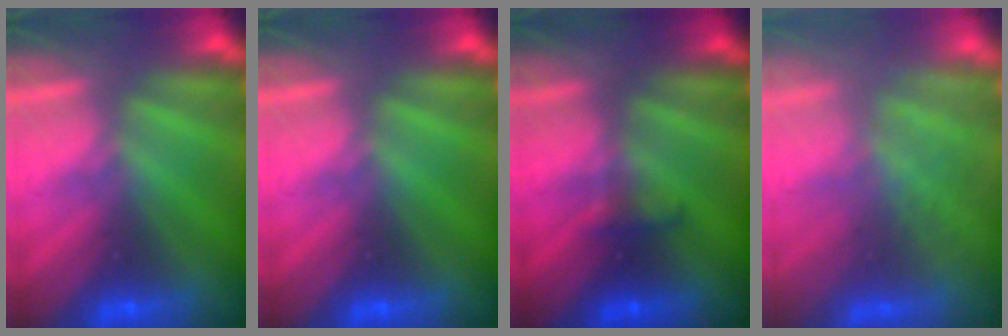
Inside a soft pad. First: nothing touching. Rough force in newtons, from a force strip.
{"total": 0.0}
{"total": 3.9}
{"total": 2.9}